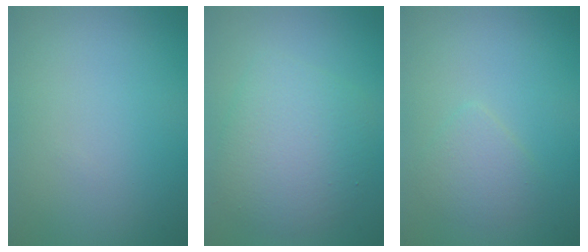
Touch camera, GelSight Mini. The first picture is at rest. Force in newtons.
{"total": 5.2, "press": 5.2, "slide": 0.1}
{"total": 1.9, "press": 1.9, "slide": 0.1}